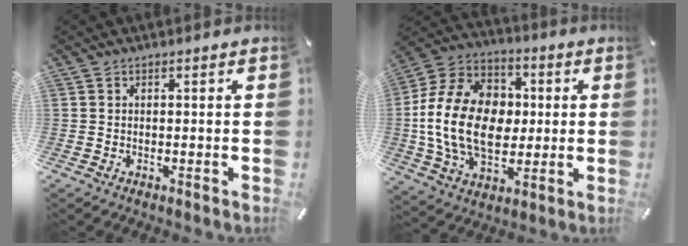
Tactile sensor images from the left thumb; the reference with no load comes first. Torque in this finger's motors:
{"motor_torque": [1.08, 1.22, 2.48, 0.29, 0.29]}